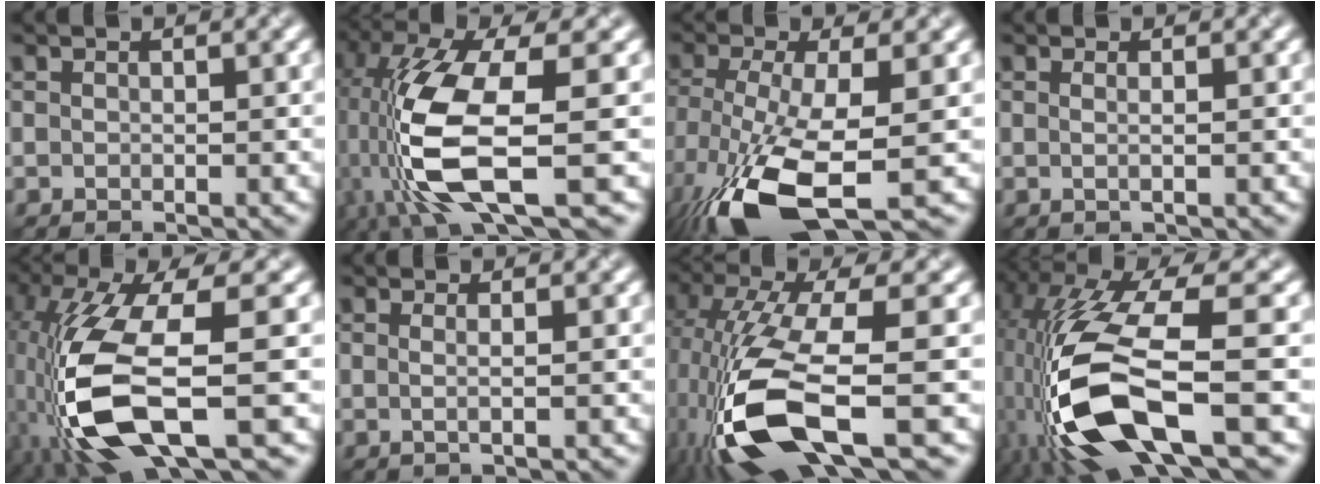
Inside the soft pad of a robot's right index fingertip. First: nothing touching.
{"total": 11.9, "force": [-2.4, 4.1, 11.0], "torque": [-0.245, -0.023, -0.042]}
{"total": 10.9, "force": [-4.7, 3.7, 9.1], "torque": [-0.195, -0.021, -0.086]}
{"total": 1.2, "force": [0.1, 0.4, 1.1], "torque": [-0.015, -0.001, -0.006]}
{"total": 11.5, "force": [-3.4, 4.0, 10.2], "torque": [-0.231, -0.014, -0.069]}
{"total": 1.5, "force": [0.1, 0.5, 1.4], "torque": [-0.021, -0.001, -0.007]}
{"total": 12.8, "force": [-4.5, 4.6, 11.1], "torque": [-0.251, -0.026, -0.079]}
{"total": 14.2, "force": [-4.4, 5.5, 12.4], "torque": [-0.265, -0.021, -0.075]}